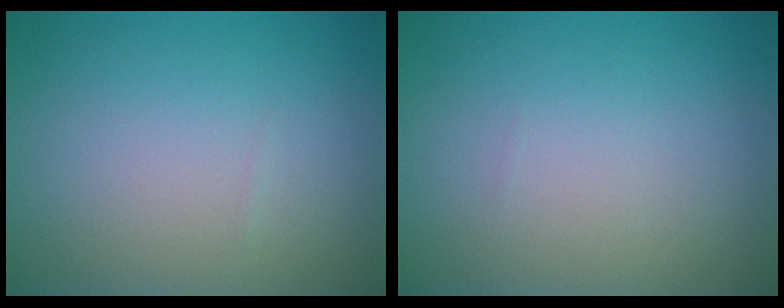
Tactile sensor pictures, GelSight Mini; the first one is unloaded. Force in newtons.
{"total": 0.0}